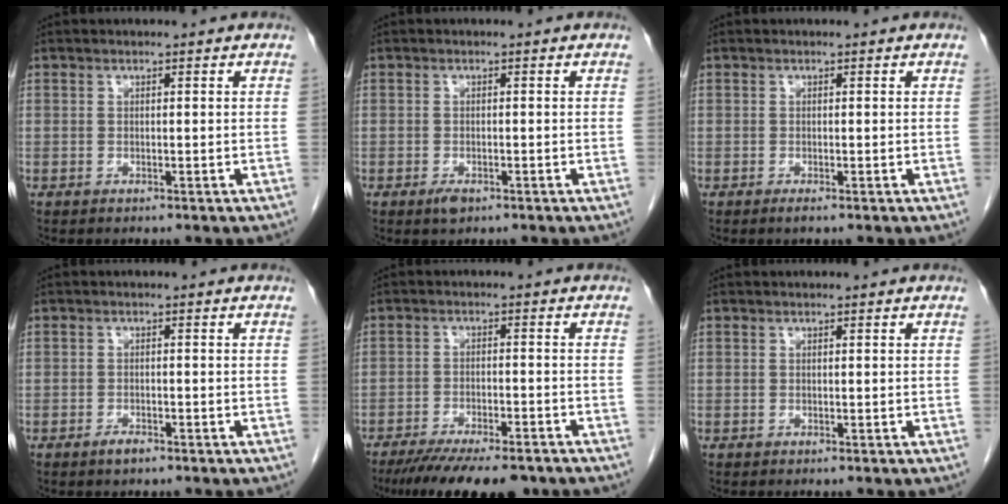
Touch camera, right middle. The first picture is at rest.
{"total": 1.6, "force": [-1.0, 0.6, 1.1], "torque": [-0.021, -0.001, -0.013]}
{"total": 0.5, "force": [-0.3, -0.1, 0.4], "torque": [-0.008, -0.001, -0.006]}
{"total": 1.6, "force": [-1.1, 0.5, 0.9], "torque": [-0.019, 0.000, -0.018]}
{"total": 13.9, "force": [-11.2, 3.2, 7.6], "torque": [-0.117, -0.019, -0.166]}
{"total": 0.0}